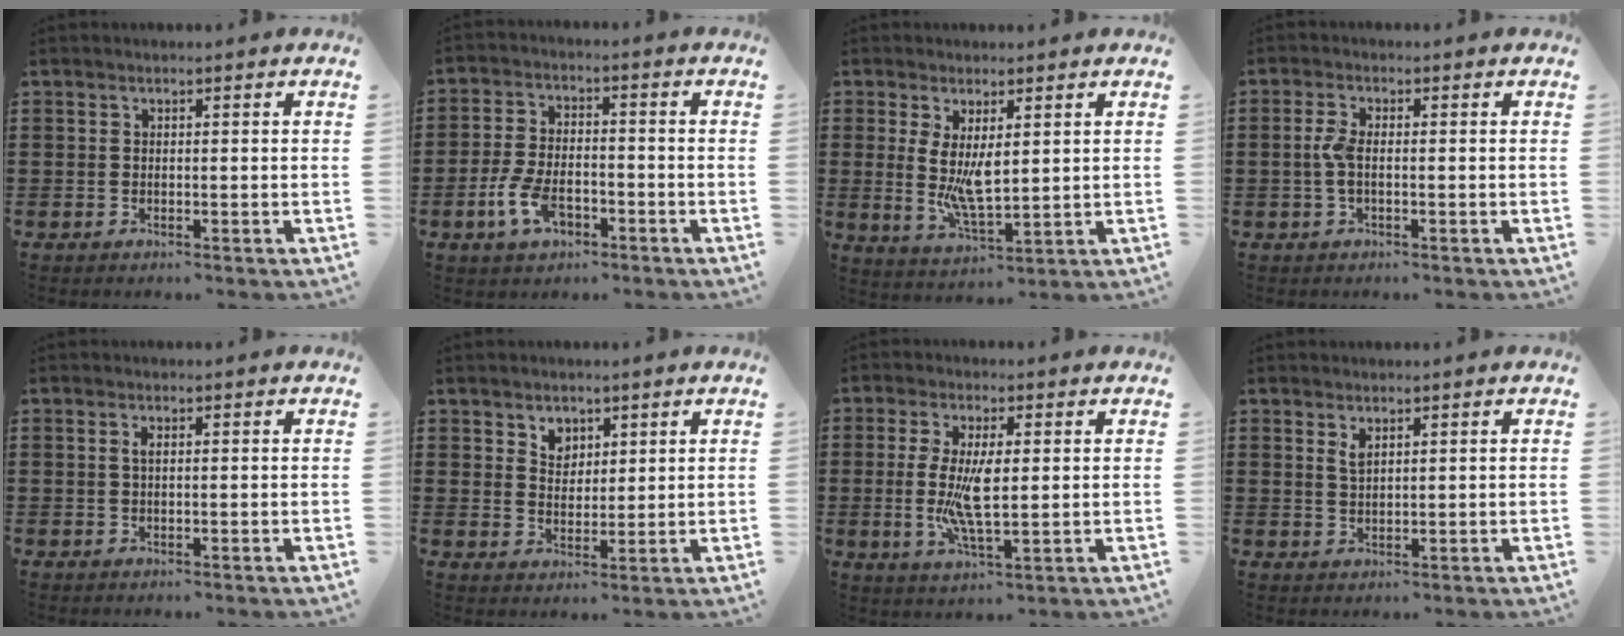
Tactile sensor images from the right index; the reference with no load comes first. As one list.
[{"total": 6.4, "force": [-2.9, 3.2, 4.7], "torque": [-0.112, 0.001, -0.060]}, {"total": 6.2, "force": [1.2, 2.4, 5.6], "torque": [-0.097, -0.009, 0.021]}, {"total": 3.3, "force": [-0.3, 1.2, 3.1], "torque": [-0.081, -0.004, -0.014]}, {"total": 1.0, "force": [0.2, 0.3, 0.9], "torque": [-0.019, 0.002, 0.003]}, {"total": 3.4, "force": [2.2, 2.5, 0.7], "torque": [-0.024, 0.011, 0.040]}, {"total": 7.7, "force": [0.4, 2.4, 7.3], "torque": [-0.155, -0.004, 0.003]}, {"total": 1.9, "force": [1.2, 0.7, 1.2], "torque": [-0.026, 0.003, 0.022]}]